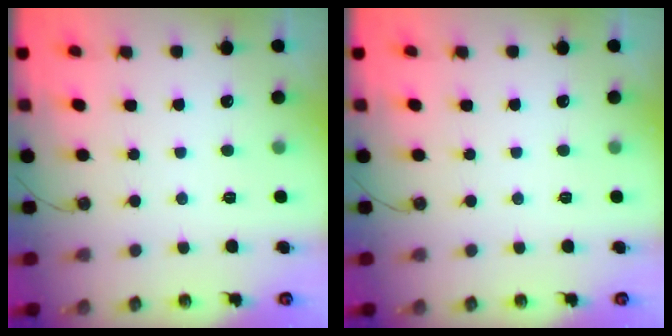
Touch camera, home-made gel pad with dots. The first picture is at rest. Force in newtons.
{"total": 0.0}